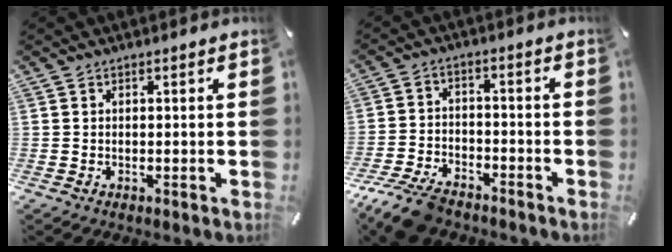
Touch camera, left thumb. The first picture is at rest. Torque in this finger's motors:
{"motor_torque": [-0.44, 1.23, 0.51, 0.50, 0.14]}